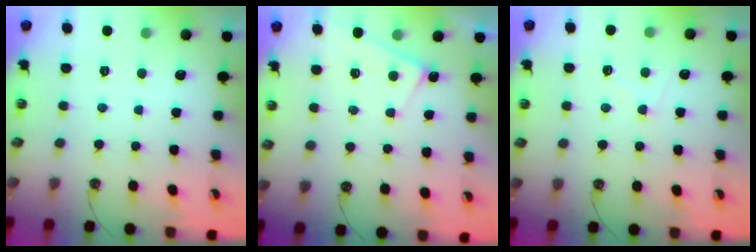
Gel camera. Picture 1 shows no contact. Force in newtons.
{"total": 1.3, "press": 1.3, "slide": 0.3}
{"total": 2.9, "press": 2.9, "slide": 0.4}